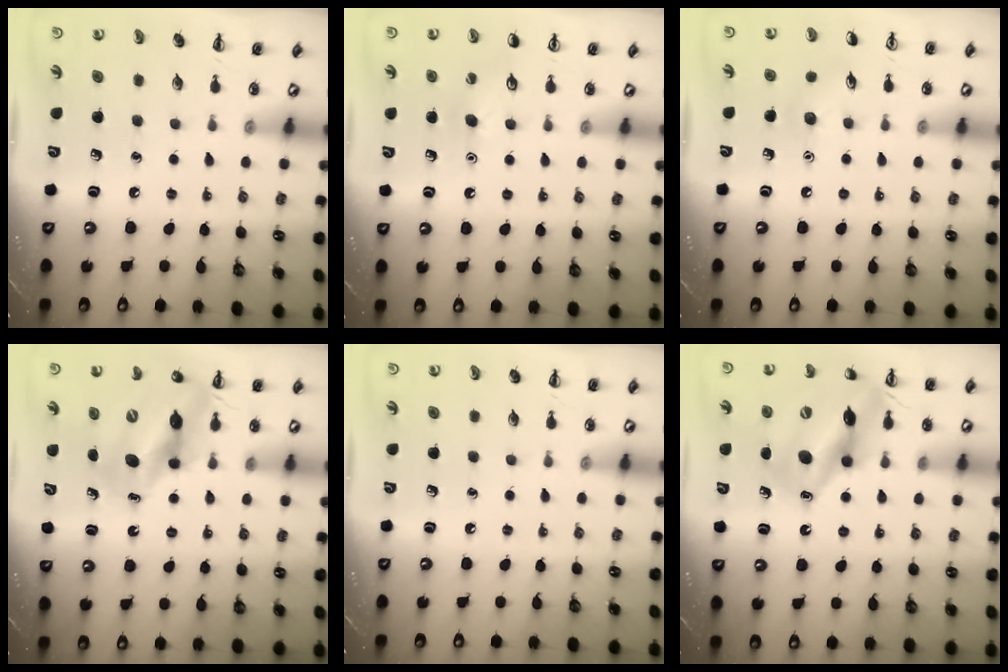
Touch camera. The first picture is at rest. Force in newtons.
{"total": 5.8, "press": 5.6, "slide": 1.6}
{"total": 4.8, "press": 4.5, "slide": 1.5}
{"total": 13.2, "press": 12.7, "slide": 3.8}
{"total": 0.0}
{"total": 15.2, "press": 14.8, "slide": 3.3}